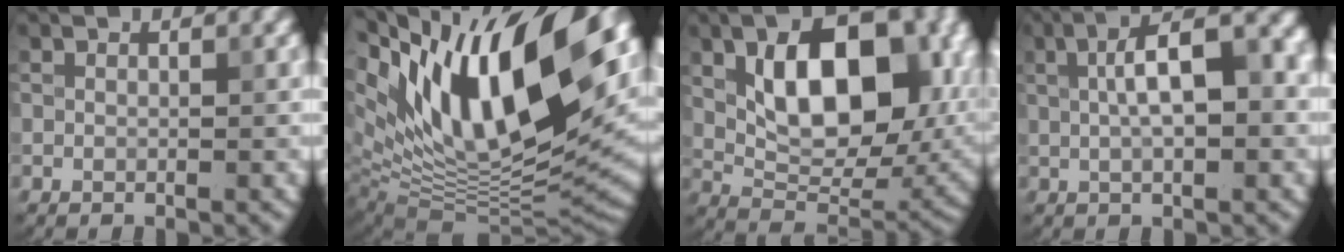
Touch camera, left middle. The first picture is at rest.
{"total": 18.0, "force": [6.6, 8.1, 14.6], "torque": [-0.255, 0.027, 0.114]}
{"total": 13.3, "force": [2.3, 7.7, 10.6], "torque": [-0.142, -0.001, 0.050]}
{"total": 9.0, "force": [1.3, 3.6, 8.2], "torque": [-0.121, 0.022, 0.021]}